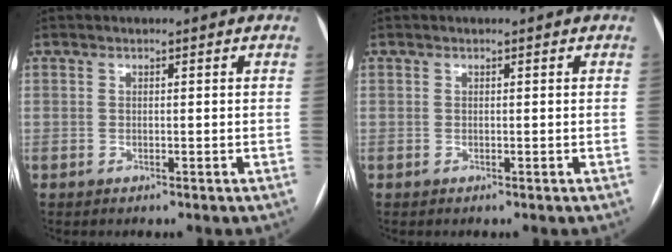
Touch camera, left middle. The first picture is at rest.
{"total": 0.0}